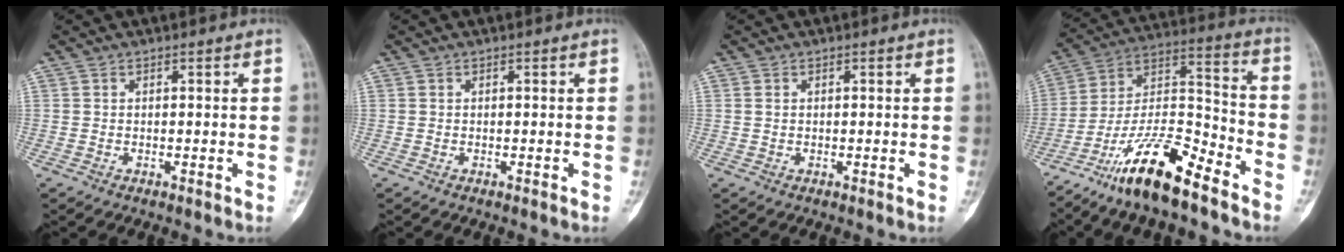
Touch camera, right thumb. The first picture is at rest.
{"total": 0.0}
{"total": 0.6, "force": [0.0, 0.5, 0.4], "torque": [-0.008, 0.001, 0.000]}
{"total": 17.3, "force": [-12.1, 4.3, 11.5], "torque": [-0.202, 0.083, -0.222]}